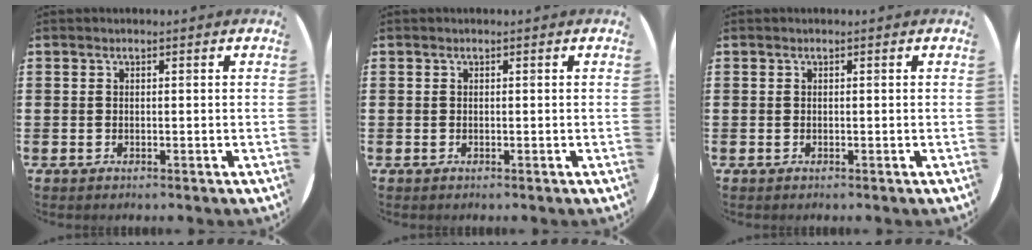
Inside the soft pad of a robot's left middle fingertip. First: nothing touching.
{"total": 0.0}
{"total": 0.0}